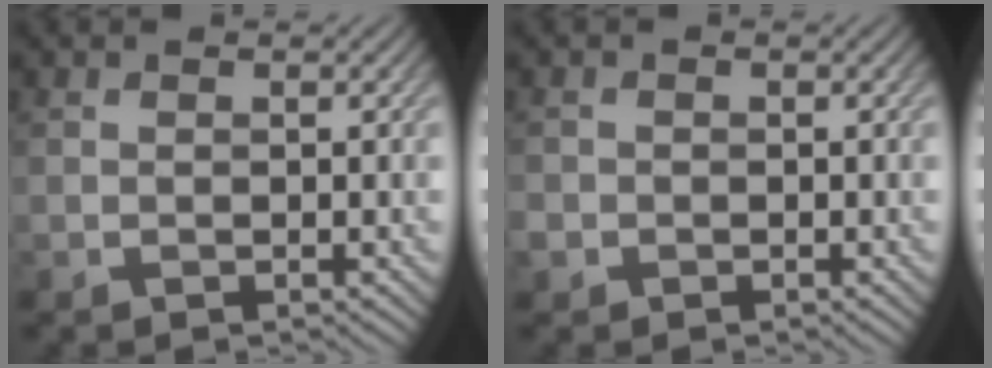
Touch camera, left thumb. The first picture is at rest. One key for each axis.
{"total": 1.4, "fx": -0.6, "fy": 1.3, "fz": 0.2, "tx": -0.002, "ty": -0.007, "tz": -0.014}